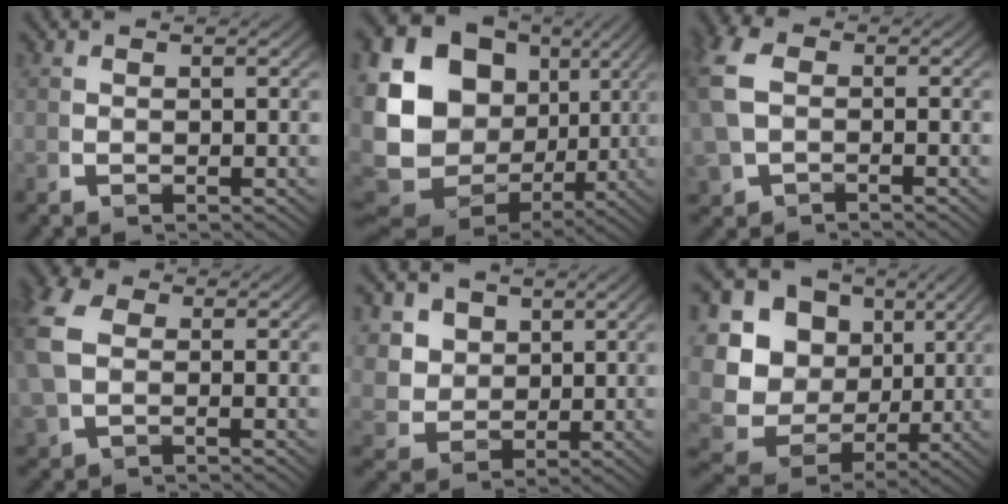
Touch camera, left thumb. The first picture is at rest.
{"total": 17.5, "force": [0.9, 13.5, 11.1], "torque": [-0.238, -0.037, 0.030]}
{"total": 4.3, "force": [-0.3, 3.3, 2.7], "torque": [-0.080, -0.011, 0.005]}
{"total": 5.0, "force": [0.5, 3.6, 3.4], "torque": [-0.101, -0.004, 0.014]}
{"total": 6.2, "force": [1.8, 5.1, 3.2], "torque": [-0.082, -0.032, 0.044]}
{"total": 14.7, "force": [0.9, 12.4, 7.8], "torque": [-0.189, -0.039, 0.018]}